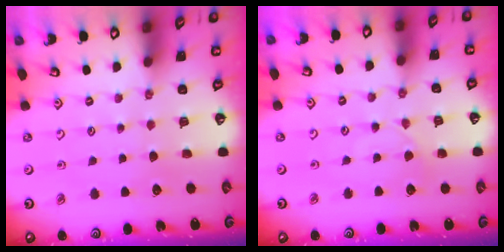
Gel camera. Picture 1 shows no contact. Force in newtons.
{"total": 2.3, "press": 2.3, "slide": 0.4}